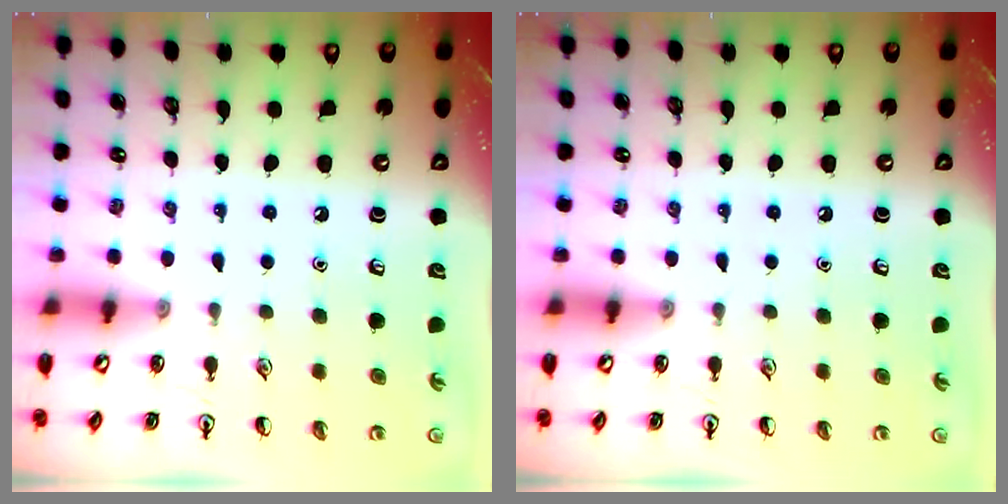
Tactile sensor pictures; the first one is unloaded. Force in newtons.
{"total": 0.0}